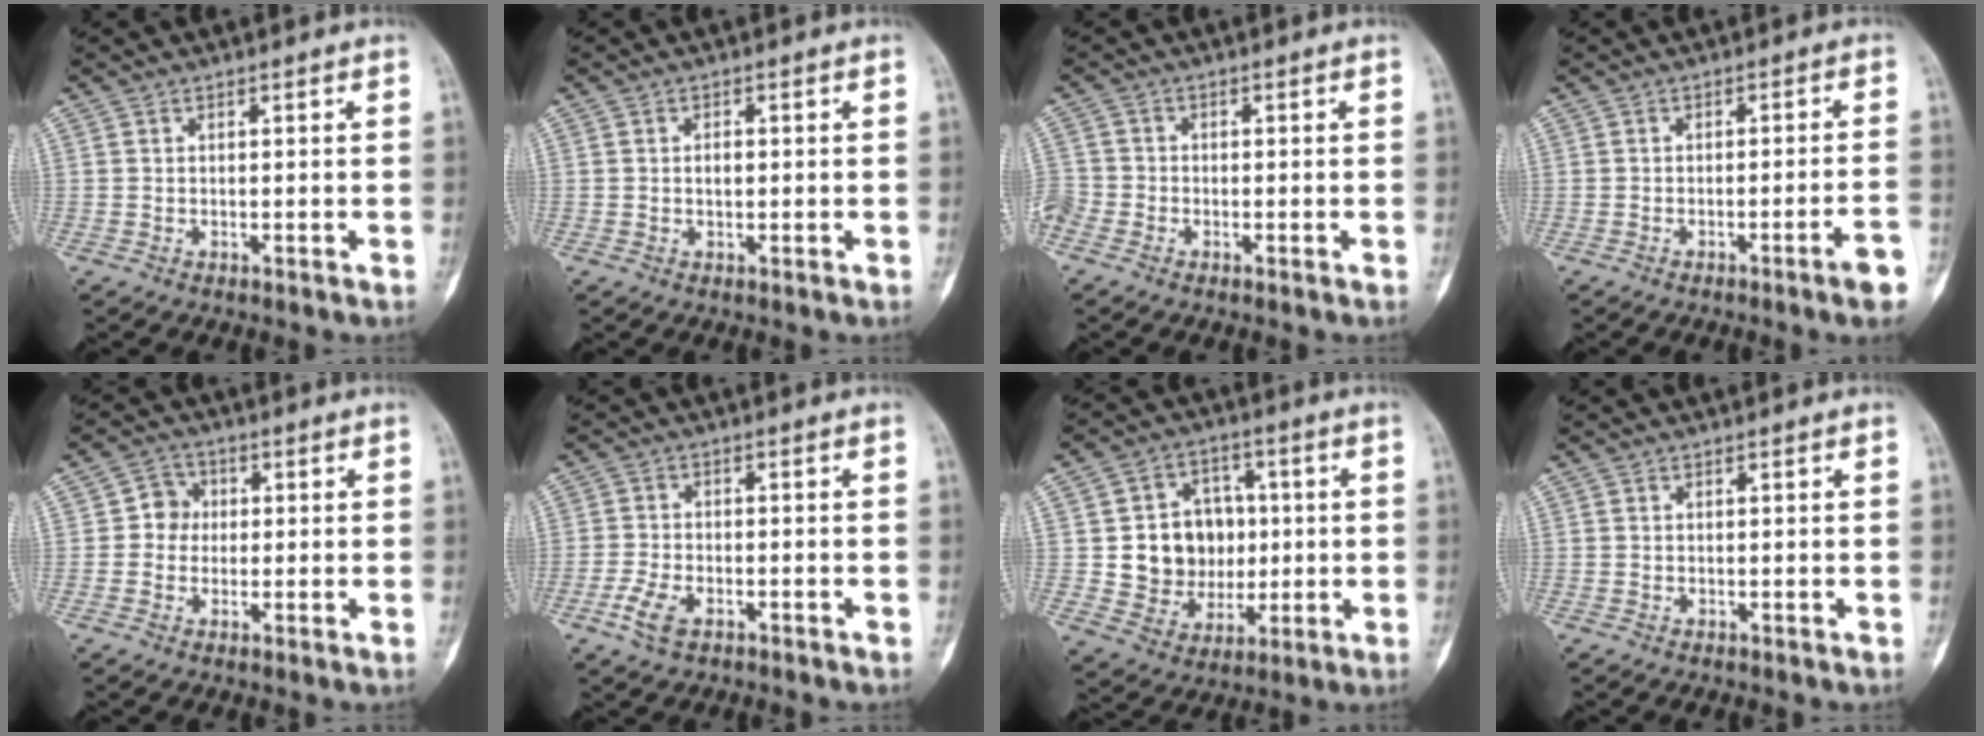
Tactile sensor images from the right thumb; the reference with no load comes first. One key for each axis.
{"total": 1.6, "fx": 0.0, "fy": 1.0, "fz": 1.3, "tx": -0.017, "ty": 0.002, "tz": -0.001}
{"total": 4.7, "fx": -2.5, "fy": 3.6, "fz": 1.7, "tx": -0.049, "ty": 0.008, "tz": -0.055}
{"total": 5.2, "fx": -2.9, "fy": 0.0, "fz": 4.4, "tx": -0.059, "ty": 0.021, "tz": -0.038}
{"total": 4.1, "fx": 0.1, "fy": 3.8, "fz": 1.6, "tx": 0.002, "ty": 0.011, "tz": -0.008}
{"total": 4.8, "fx": -2.6, "fy": 2.5, "fz": 3.2, "tx": -0.069, "ty": 0.008, "tz": -0.049}
{"total": 13.4, "fx": 0.6, "fy": 11.5, "fz": 6.8, "tx": -0.050, "ty": 0.010, "tz": 0.025}
{"total": 0.0}